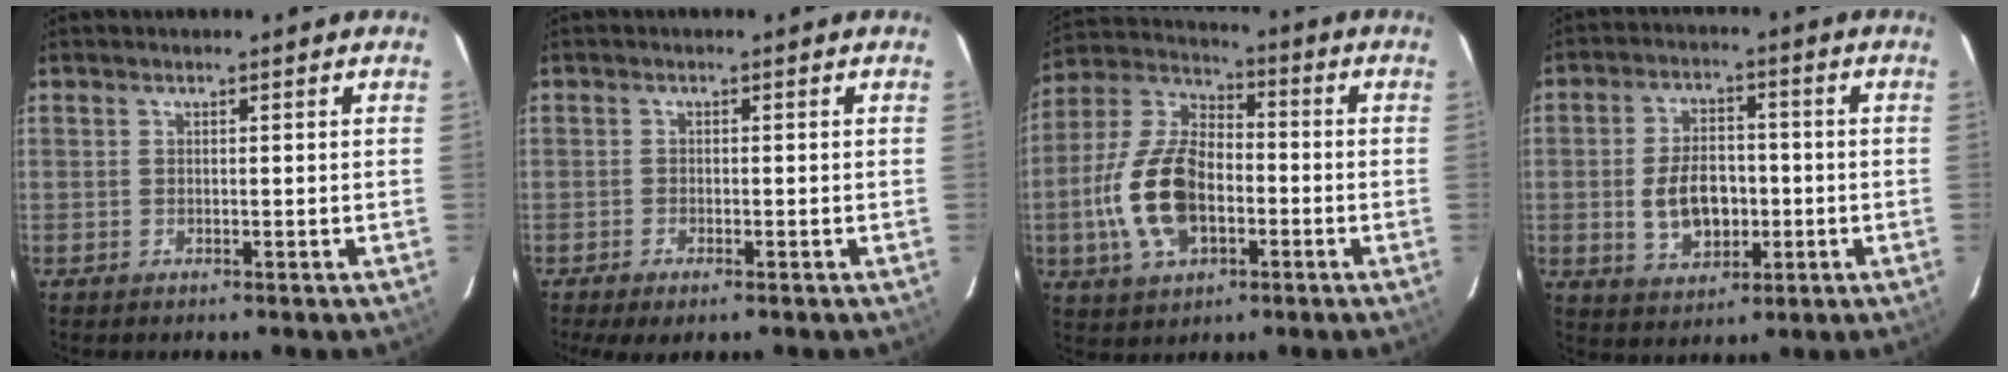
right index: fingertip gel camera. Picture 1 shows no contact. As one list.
[{"total": 3.6, "force": [-2.4, 1.1, 2.5], "torque": [-0.062, -0.013, -0.044]}, {"total": 15.8, "force": [-4.1, 9.1, 12.2], "torque": [-0.261, 0.010, -0.070]}, {"total": 9.4, "force": [-1.5, 6.1, 7.0], "torque": [-0.139, 0.010, -0.014]}]